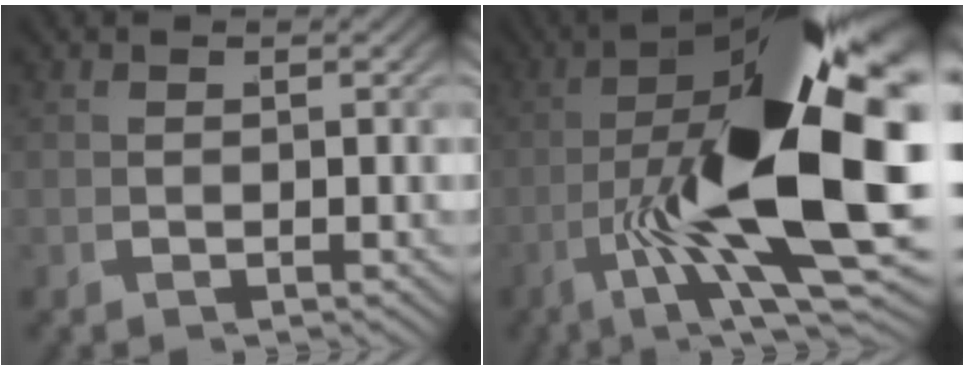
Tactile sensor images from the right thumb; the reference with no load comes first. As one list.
[{"total": 23.5, "force": [0.2, 9.3, 21.6], "torque": [-0.371, -0.026, 0.024]}]